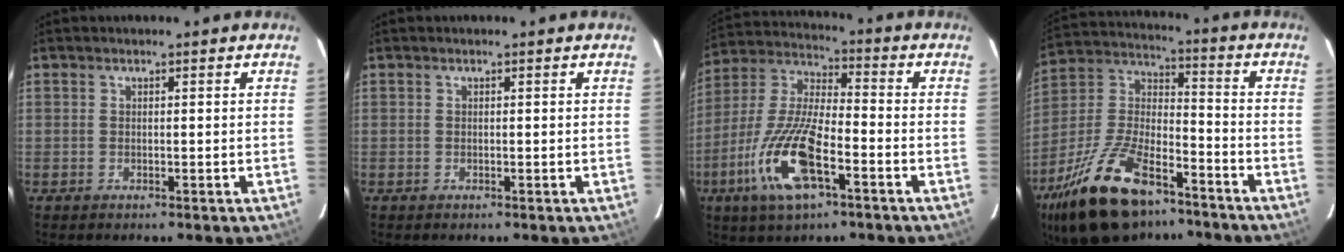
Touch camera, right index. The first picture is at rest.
{"total": 0.0}
{"total": 16.8, "force": [-7.4, 5.5, 14.1], "torque": [-0.305, -0.015, -0.148]}
{"total": 22.8, "force": [-14.8, 10.2, 14.1], "torque": [-0.289, 0.000, -0.256]}